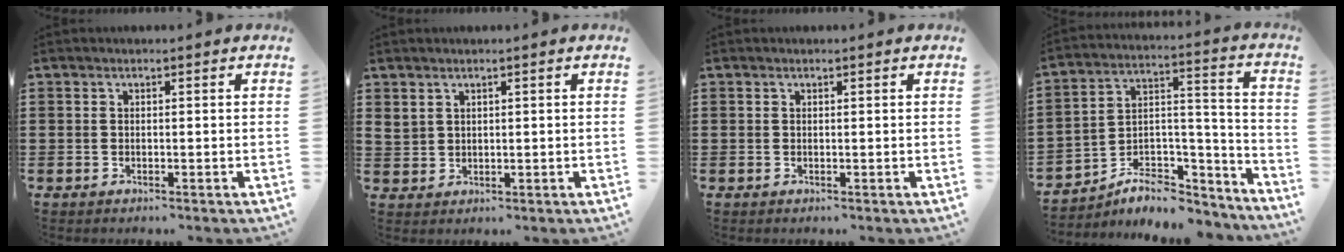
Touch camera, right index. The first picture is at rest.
{"total": 1.8, "force": [1.5, 1.0, 0.4], "torque": [-0.012, 0.004, 0.029]}
{"total": 0.0}
{"total": 6.8, "force": [-5.1, 4.0, 2.1], "torque": [-0.033, 0.013, -0.091]}